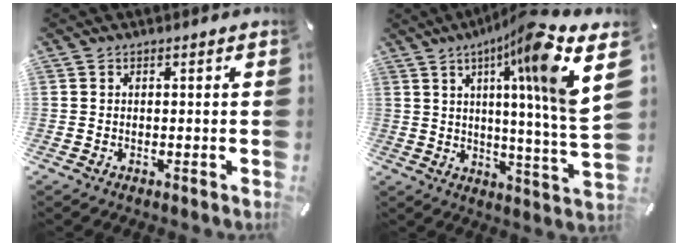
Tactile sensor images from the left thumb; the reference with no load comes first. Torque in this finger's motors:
{"motor_torque": [2.50, 2.51, 1.50, -1.27, 0.36]}